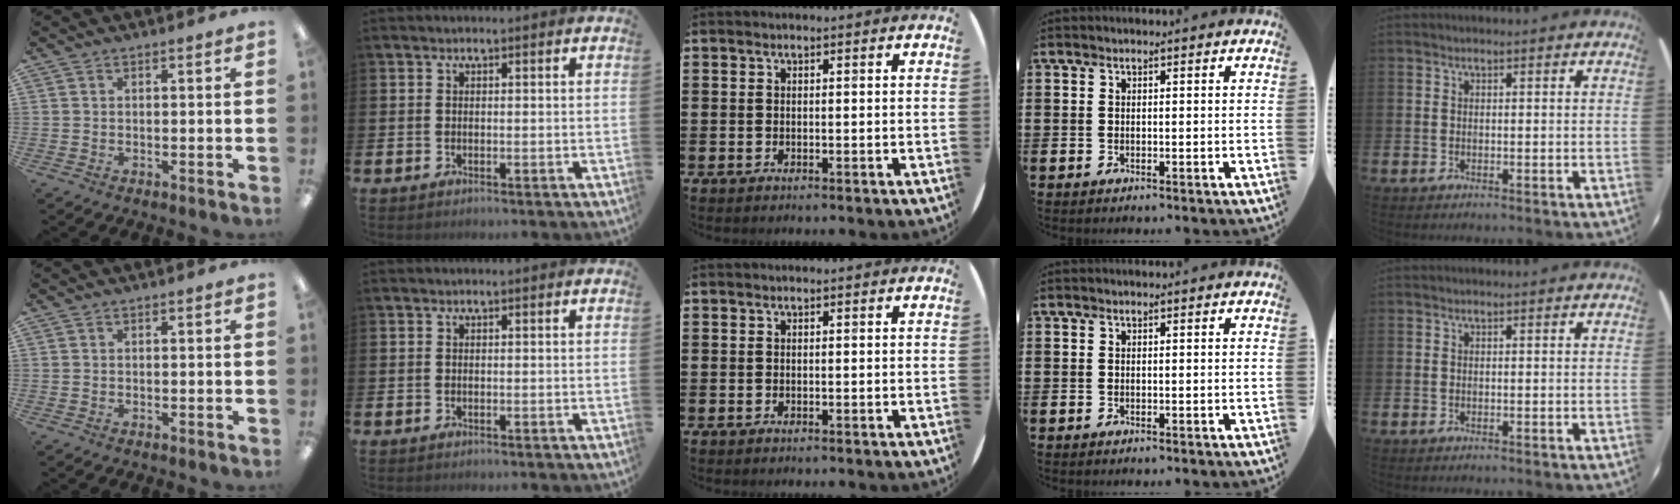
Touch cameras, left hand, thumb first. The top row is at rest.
{}